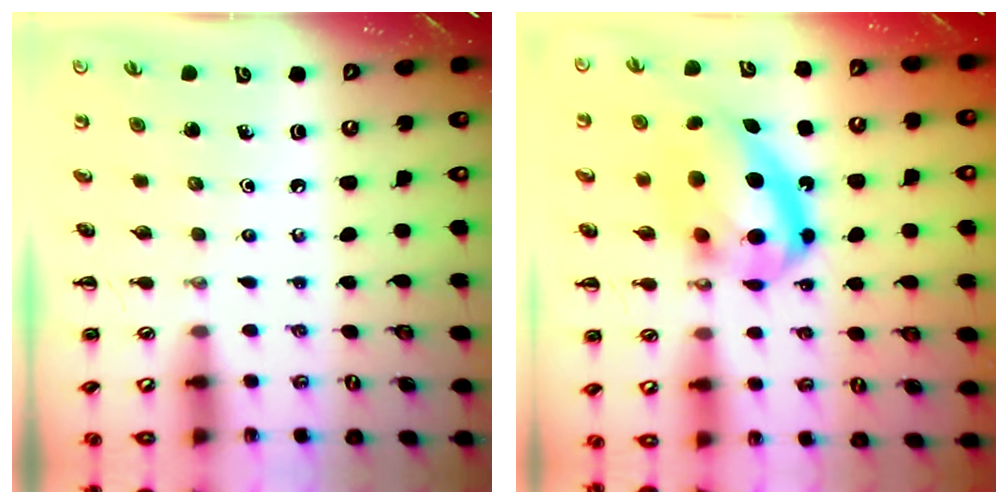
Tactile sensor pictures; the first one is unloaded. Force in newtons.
{"total": 18.2, "press": 17.7, "slide": 4.5}